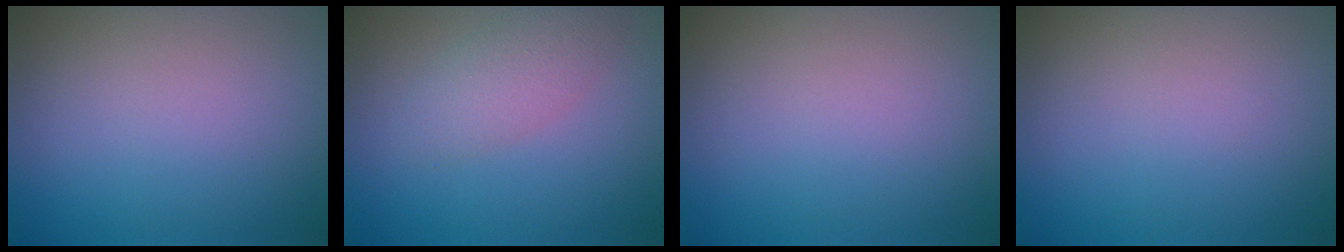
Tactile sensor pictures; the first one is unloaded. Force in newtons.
{"total": 2.6, "press": 2.6, "slide": 0.1}
{"total": 0.0}
{"total": 0.0}